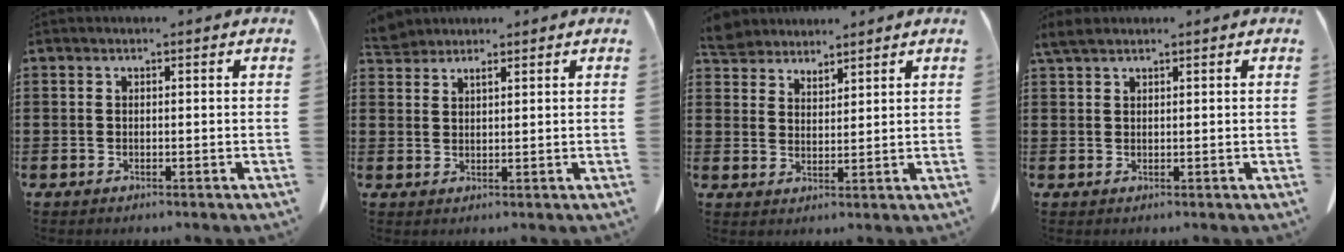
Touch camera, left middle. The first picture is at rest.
{"total": 2.7, "force": [2.4, 0.8, 0.9], "torque": [-0.023, 0.002, 0.046]}
{"total": 4.9, "force": [4.7, 1.0, 0.7], "torque": [-0.030, -0.012, 0.089]}
{"total": 2.2, "force": [1.7, 0.5, 1.3], "torque": [-0.031, 0.003, 0.031]}